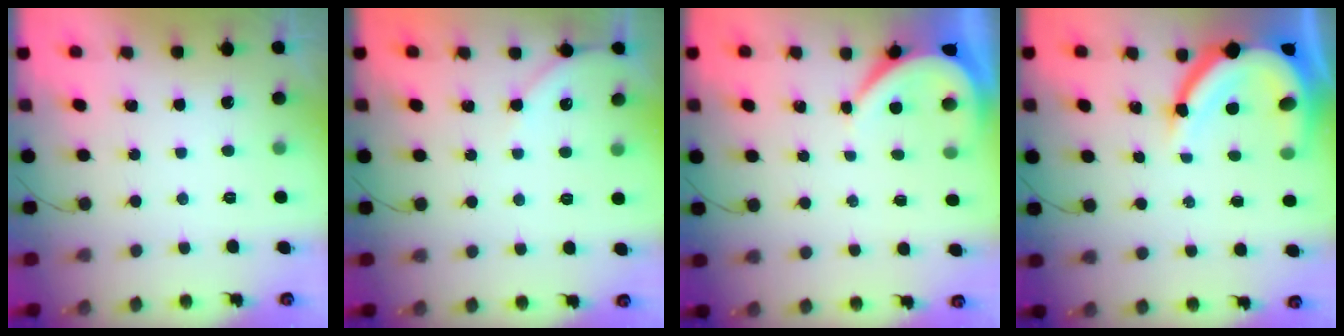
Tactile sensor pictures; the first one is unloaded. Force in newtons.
{"total": 4.7, "press": 4.7, "slide": 0.7}
{"total": 4.5, "press": 4.4, "slide": 0.2}
{"total": 13.2, "press": 13.2, "slide": 1.4}